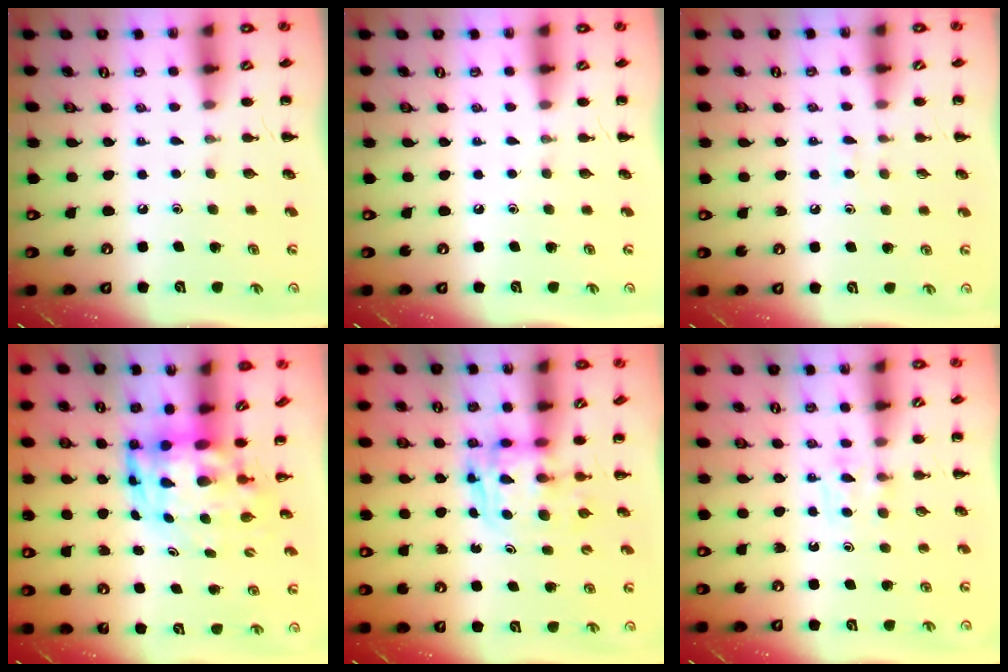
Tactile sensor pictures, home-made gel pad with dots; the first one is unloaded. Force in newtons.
{"total": 0.0}
{"total": 3.9, "press": 3.6, "slide": 1.5}
{"total": 5.6, "press": 5.3, "slide": 1.8}
{"total": 2.7, "press": 2.7, "slide": 0.2}
{"total": 3.4, "press": 3.2, "slide": 1.2}